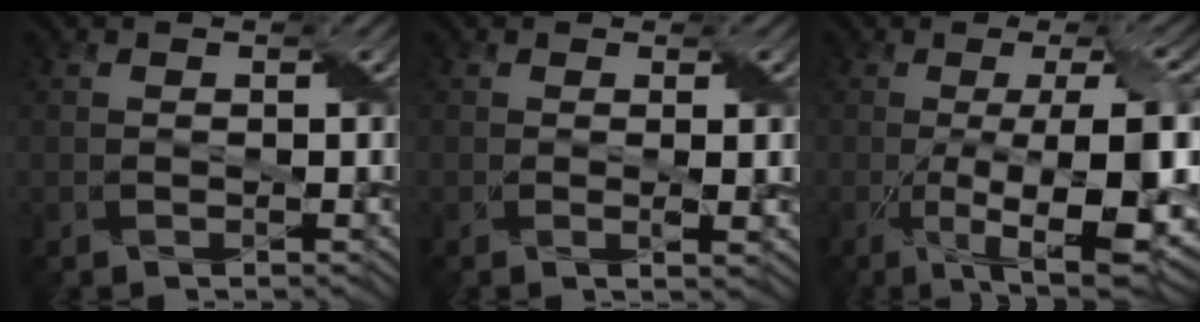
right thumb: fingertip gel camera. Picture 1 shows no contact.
{"total": 2.3, "force": [0.3, 0.2, 2.2], "torque": [-0.041, 0.001, 0.005]}
{"total": 15.5, "force": [-3.7, 3.5, 14.6], "torque": [-0.203, -0.001, -0.048]}